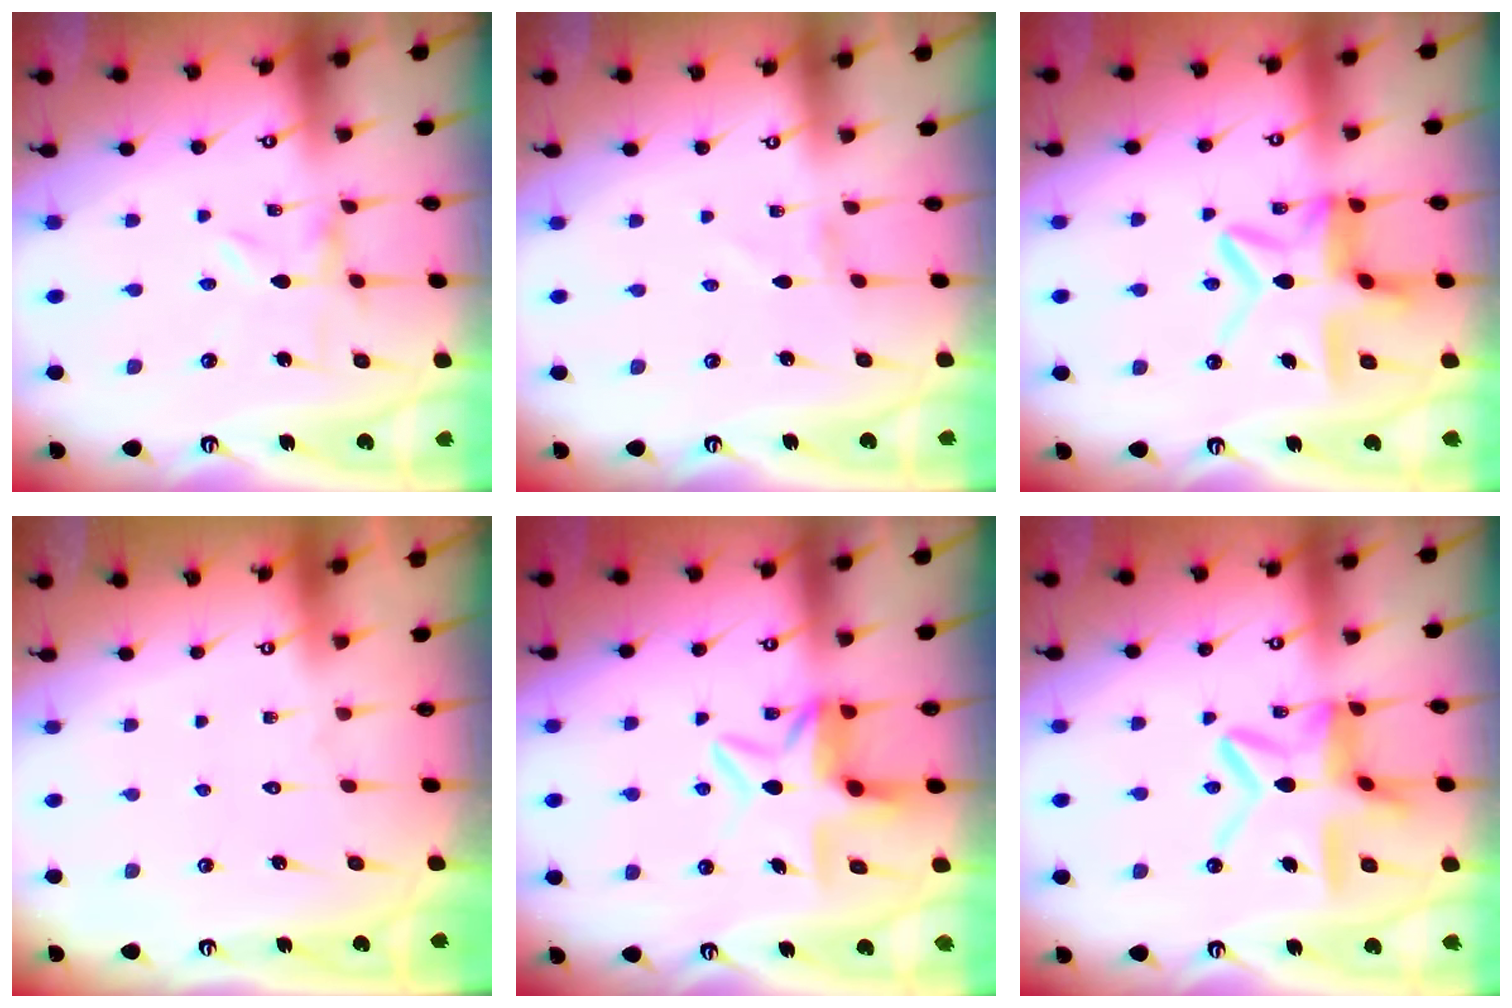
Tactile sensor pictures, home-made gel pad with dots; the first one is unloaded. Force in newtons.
{"total": 1.0, "press": 1.0, "slide": 0.1}
{"total": 13.9, "press": 13.9, "slide": 1.0}
{"total": 1.7, "press": 1.7, "slide": 0.1}
{"total": 7.2, "press": 7.1, "slide": 1.3}
{"total": 14.0, "press": 14.0, "slide": 1.3}